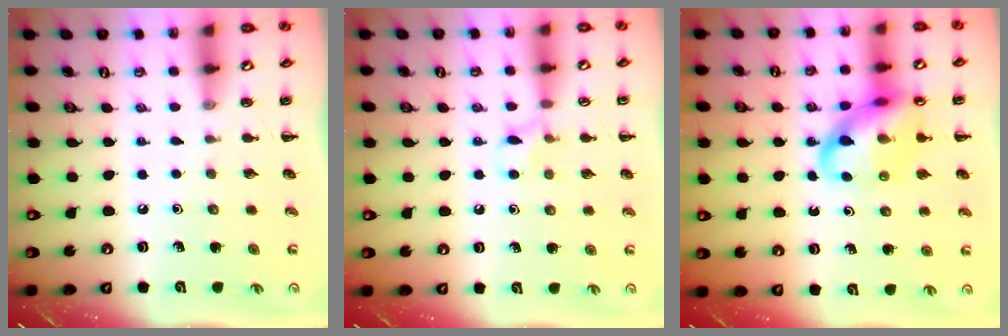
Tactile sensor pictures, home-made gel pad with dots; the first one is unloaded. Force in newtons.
{"total": 6.8, "press": 6.5, "slide": 2.0}
{"total": 15.8, "press": 15.7, "slide": 2.0}